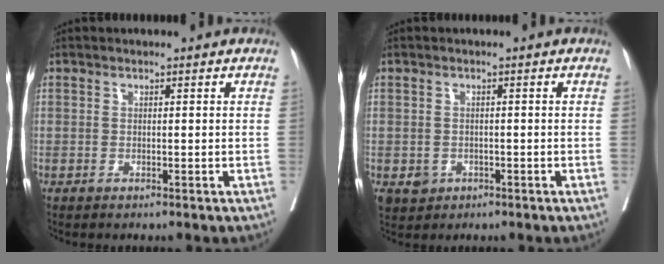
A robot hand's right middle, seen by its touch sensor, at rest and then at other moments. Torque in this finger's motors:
{"motor_torque": [0.30, -0.08, 0.00, 0.01]}